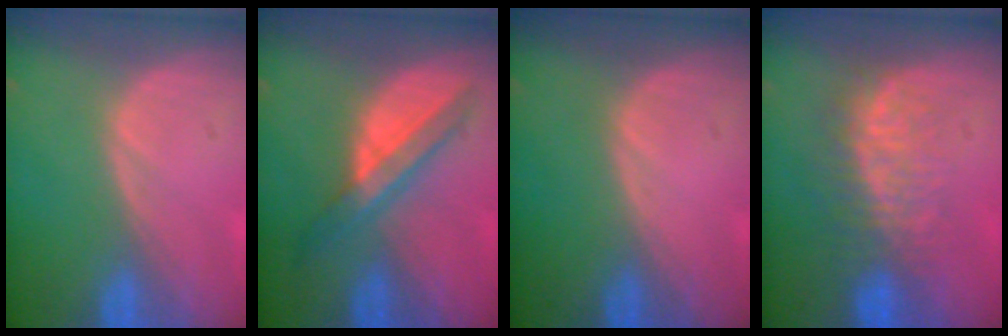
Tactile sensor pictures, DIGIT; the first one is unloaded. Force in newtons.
{"total": 5.8, "press": 5.6, "slide": 1.3}
{"total": 0.0}
{"total": 7.6, "press": 7.1, "slide": 2.8}